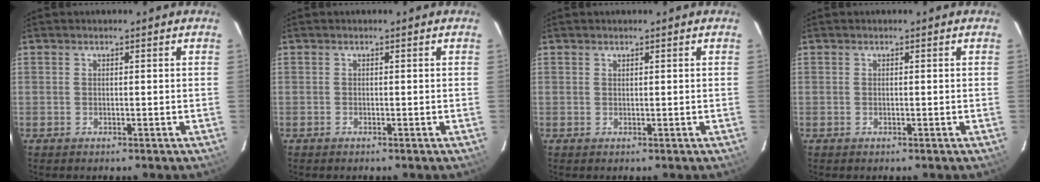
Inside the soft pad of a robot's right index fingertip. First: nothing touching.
{"total": 0.0}
{"total": 0.0}
{"total": 0.0}